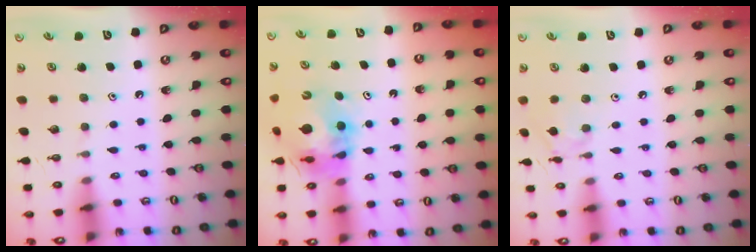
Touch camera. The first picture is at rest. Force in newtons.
{"total": 13.3, "press": 13.2, "slide": 1.4}
{"total": 6.2, "press": 6.2, "slide": 0.4}